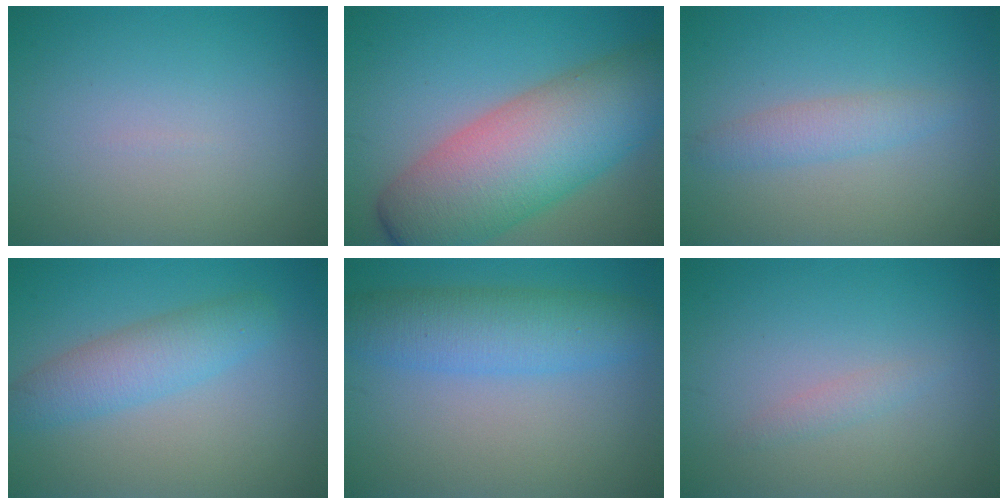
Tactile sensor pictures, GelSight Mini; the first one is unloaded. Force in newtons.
{"total": 11.7, "press": 11.7, "slide": 0.4}
{"total": 2.1, "press": 2.1, "slide": 0.1}
{"total": 3.8, "press": 3.8, "slide": 0.1}
{"total": 5.6, "press": 5.6, "slide": 0.1}
{"total": 1.0, "press": 1.0, "slide": 0.1}